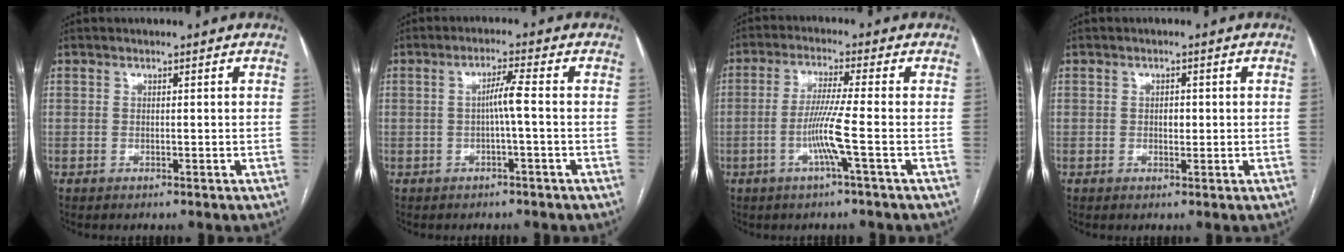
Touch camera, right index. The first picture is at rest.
{"total": 3.2, "force": [-0.5, -0.5, 3.2], "torque": [-0.055, 0.007, -0.005]}
{"total": 6.6, "force": [-2.1, -1.2, 6.1], "torque": [-0.122, -0.007, -0.044]}
{"total": 1.6, "force": [0.0, 1.0, 1.2], "torque": [-0.019, 0.002, 0.000]}